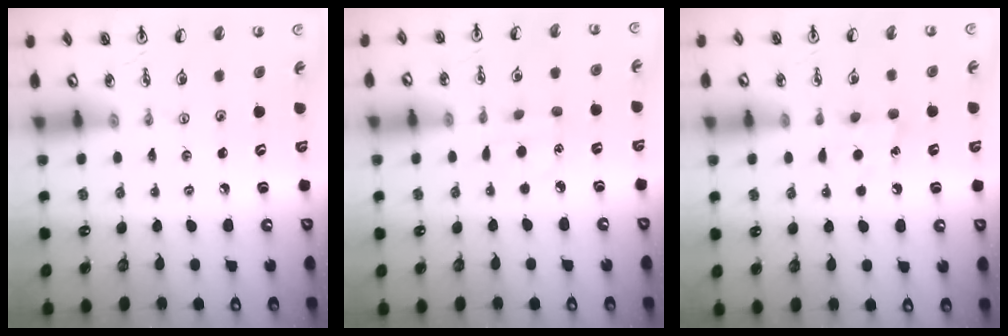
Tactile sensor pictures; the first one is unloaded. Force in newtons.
{"total": 3.6, "press": 3.6, "slide": 0.5}
{"total": 4.8, "press": 4.8, "slide": 0.7}